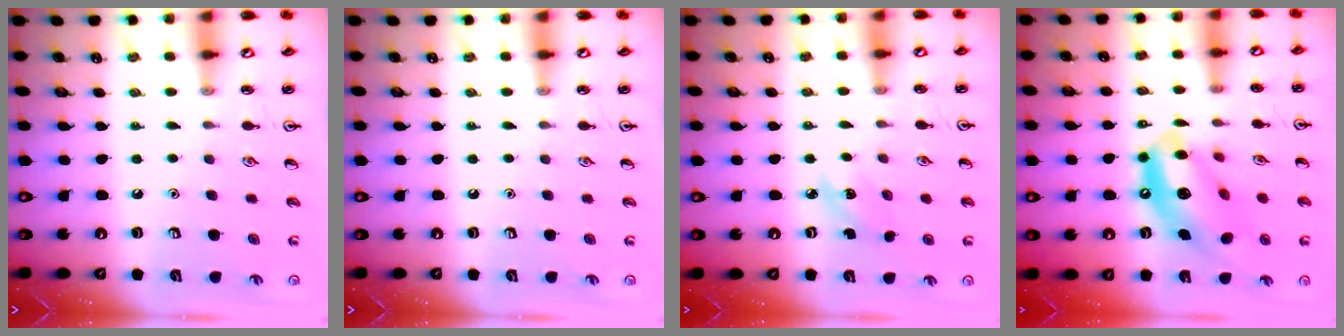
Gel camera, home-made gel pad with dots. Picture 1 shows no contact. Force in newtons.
{"total": 0.0}
{"total": 4.0, "press": 3.8, "slide": 1.2}
{"total": 14.2, "press": 13.5, "slide": 4.3}